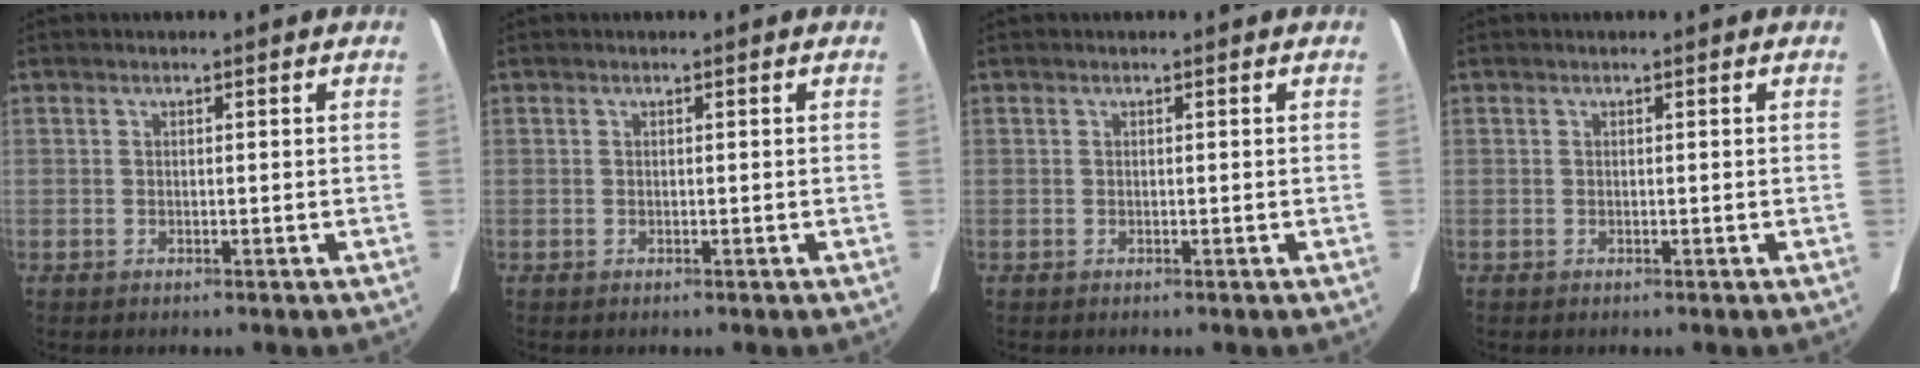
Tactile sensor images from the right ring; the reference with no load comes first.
{"total": 0.0}
{"total": 0.0}
{"total": 0.0}